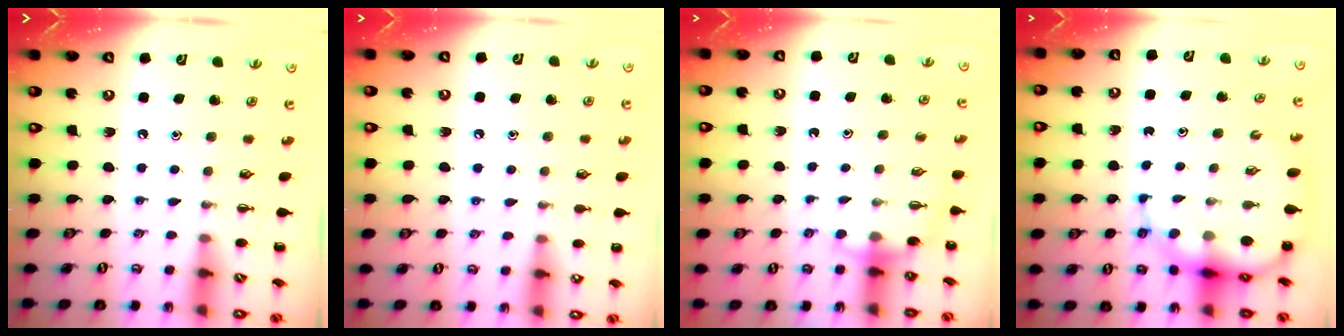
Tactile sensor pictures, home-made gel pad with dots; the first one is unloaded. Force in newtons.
{"total": 5.4, "press": 5.2, "slide": 1.6}
{"total": 5.6, "press": 5.4, "slide": 1.3}
{"total": 11.8, "press": 11.2, "slide": 3.5}